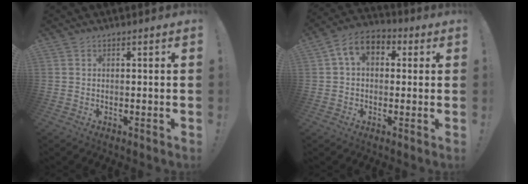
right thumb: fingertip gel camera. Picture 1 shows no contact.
{"total": 8.8, "force": [2.4, 5.9, 6.1], "torque": [-0.107, 0.009, 0.050]}